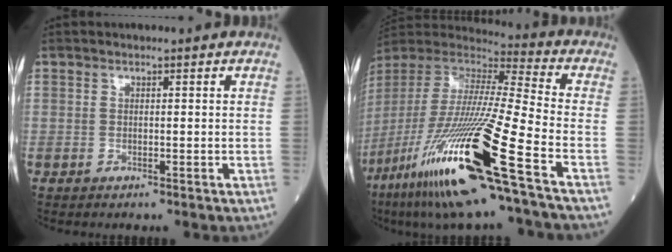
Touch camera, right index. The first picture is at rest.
{"total": 27.3, "force": [-13.6, 0.4, 23.7], "torque": [-0.489, -0.067, -0.260]}